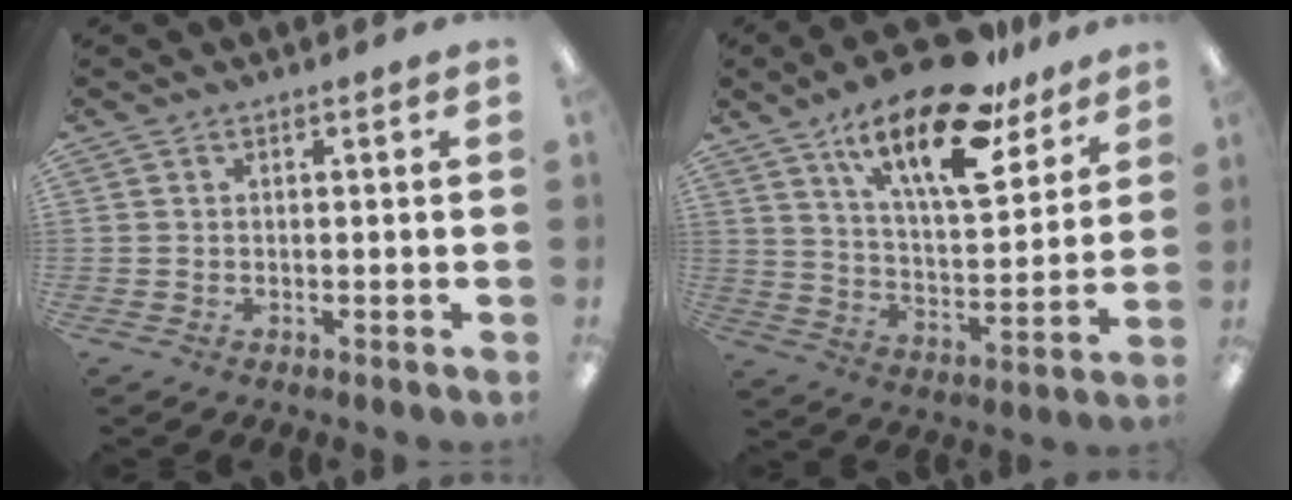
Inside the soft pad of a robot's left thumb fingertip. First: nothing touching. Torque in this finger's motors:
{"motor_torque": [1.01, 1.03, 1.38, -1.39, 0.24]}